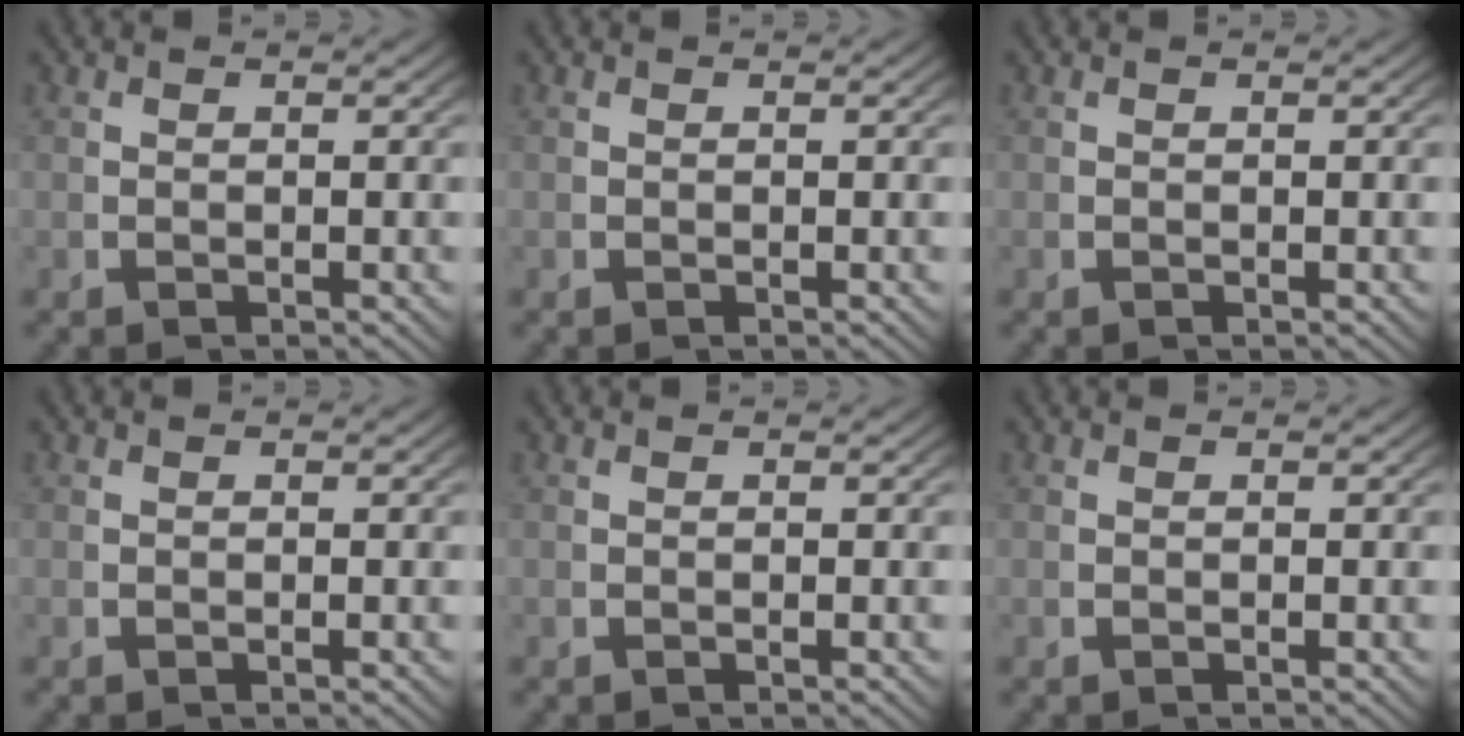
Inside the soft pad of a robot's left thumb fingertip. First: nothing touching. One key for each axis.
{"total": 0.0}
{"total": 0.0}
{"total": 0.0}
{"total": 0.0}
{"total": 0.0}